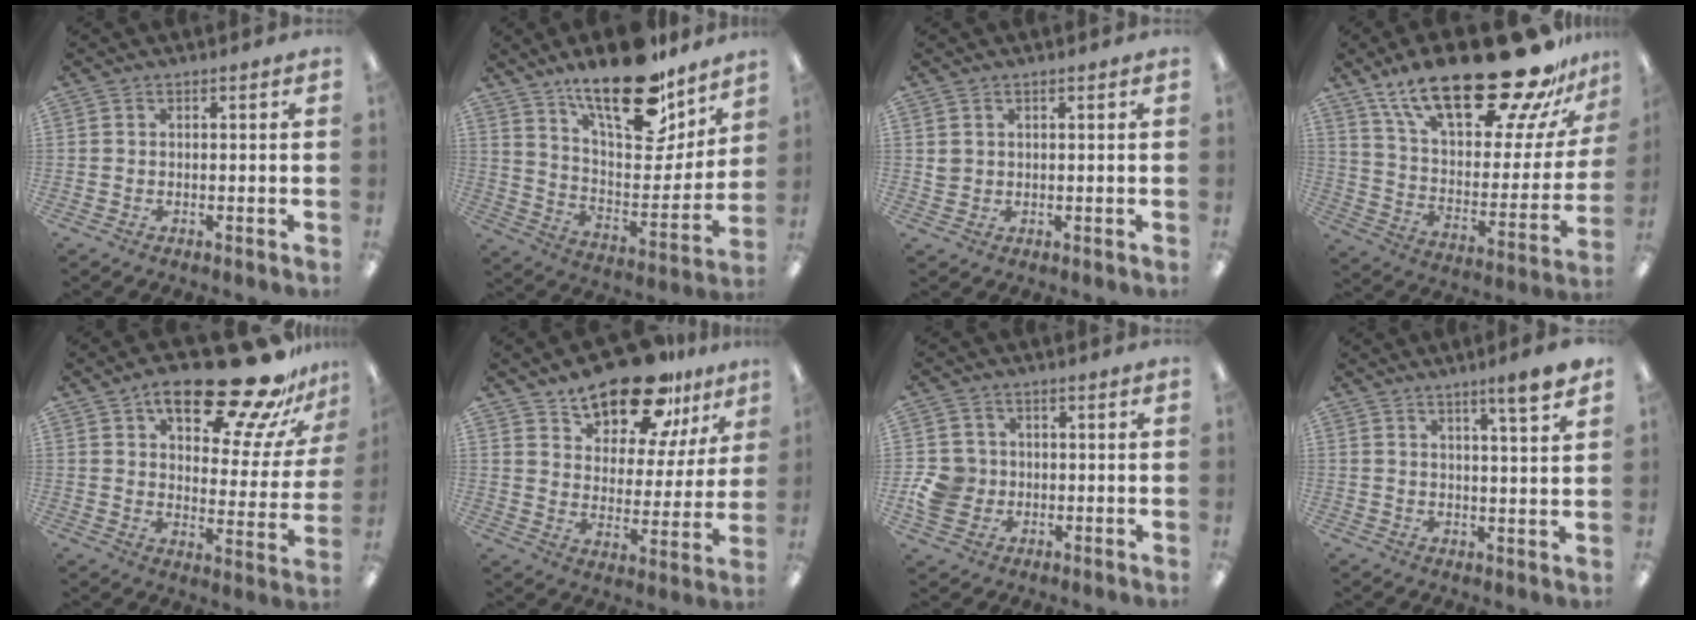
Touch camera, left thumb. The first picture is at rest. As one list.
[{"total": 22.7, "force": [16.9, 8.3, 12.5], "torque": [-0.193, -0.116, 0.290]}, {"total": 2.0, "force": [0.9, 1.8, 0.4], "torque": [-0.011, 0.002, 0.015]}, {"total": 30.1, "force": [21.0, 10.0, 19.1], "torque": [-0.299, -0.133, 0.354]}, {"total": 24.0, "force": [17.3, 7.7, 14.6], "torque": [-0.198, -0.115, 0.278]}, {"total": 18.5, "force": [14.5, 7.7, 8.6], "torque": [-0.134, -0.096, 0.250]}, {"total": 7.4, "force": [-1.0, 6.8, 2.8], "torque": [-0.059, 0.012, -0.015]}, {"total": 6.0, "force": [4.6, 0.1, 3.8], "torque": [-0.054, -0.031, 0.072]}]